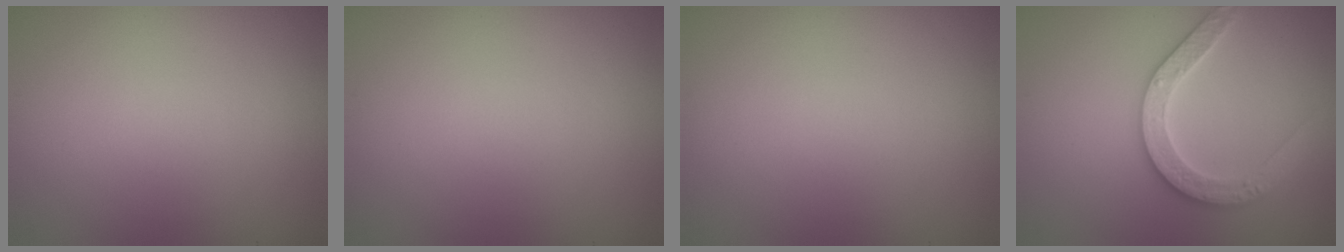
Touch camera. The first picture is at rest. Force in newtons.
{"total": 0.0}
{"total": 0.0}
{"total": 3.5, "press": 3.4, "slide": 0.5}